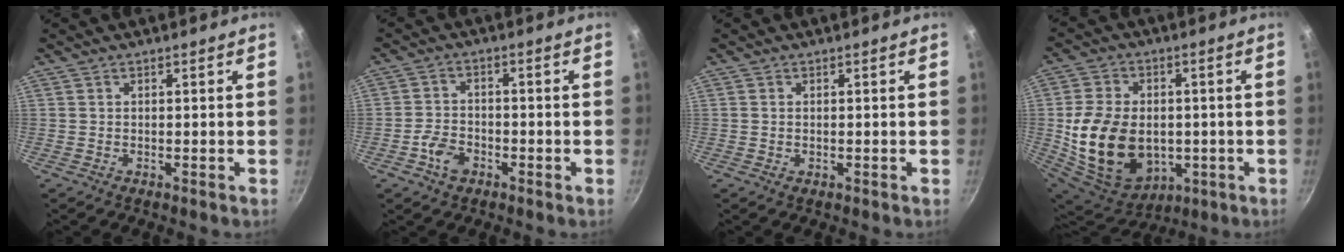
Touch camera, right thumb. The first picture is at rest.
{"total": 5.0, "force": [-2.5, 3.3, 2.7], "torque": [-0.047, 0.022, -0.050]}
{"total": 0.6, "force": [0.0, 0.4, 0.5], "torque": [-0.007, 0.000, -0.001]}
{"total": 20.1, "force": [-1.9, 14.6, 13.6], "torque": [-0.249, 0.000, -0.014]}